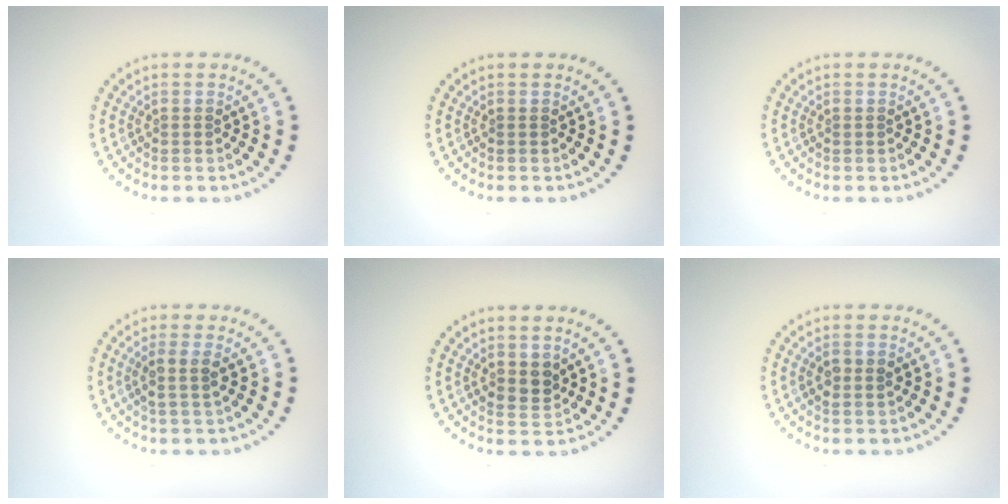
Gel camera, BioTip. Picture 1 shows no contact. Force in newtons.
{"total": 0.0}
{"total": 0.0}
{"total": 2.0, "press": 1.8, "slide": 1.0}
{"total": 1.8, "press": 1.7, "slide": 0.6}
{"total": 1.5, "press": 1.4, "slide": 0.3}